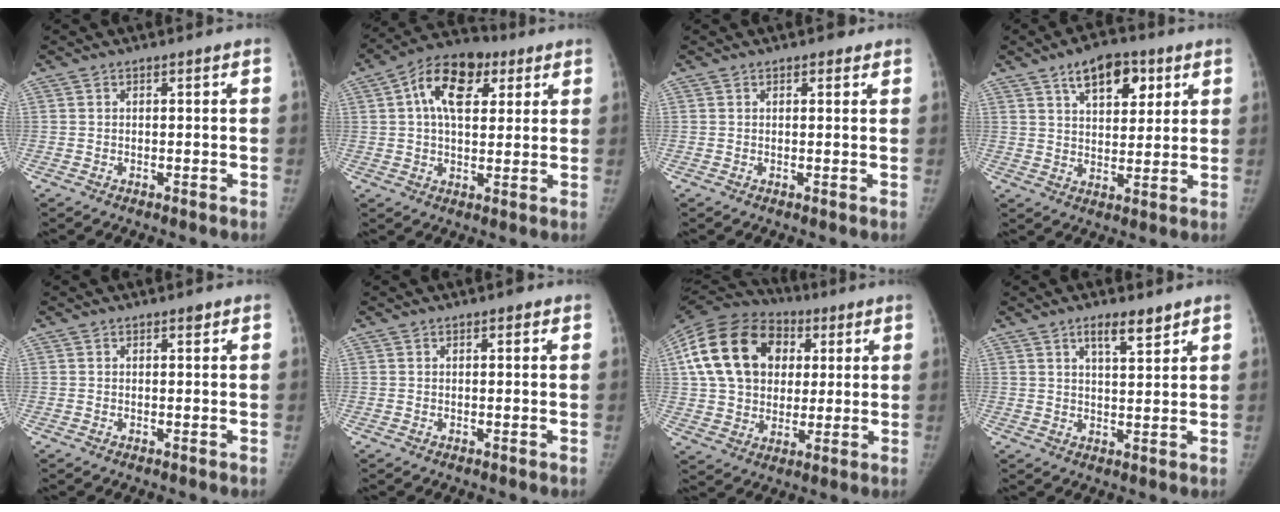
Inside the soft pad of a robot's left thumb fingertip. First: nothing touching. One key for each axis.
{"total": 13.7, "fx": 4.6, "fy": 8.3, "fz": 9.9, "tx": -0.139, "ty": 0.008, "tz": 0.069}
{"total": 1.6, "fx": 1.0, "fy": 0.8, "fz": 0.9, "tx": -0.005, "ty": -0.003, "tz": 0.008}
{"total": 10.6, "fx": 5.5, "fy": 5.8, "fz": 7.0, "tx": -0.075, "ty": -0.022, "tz": 0.086}
{"total": 0.8, "fx": 0.5, "fy": 0.3, "fz": 0.5, "tx": -0.004, "ty": -0.002, "tz": 0.007}
{"total": 1.3, "fx": 0.7, "fy": 0.5, "fz": 1.0, "tx": -0.010, "ty": 0.000, "tz": 0.006}
{"total": 22.5, "fx": 5.5, "fy": 17.2, "fz": 13.4, "tx": -0.250, "ty": 0.022, "tz": 0.096}
{"total": 5.2, "fx": 3.6, "fy": 1.5, "fz": 3.4, "tx": -0.043, "ty": -0.026, "tz": 0.060}